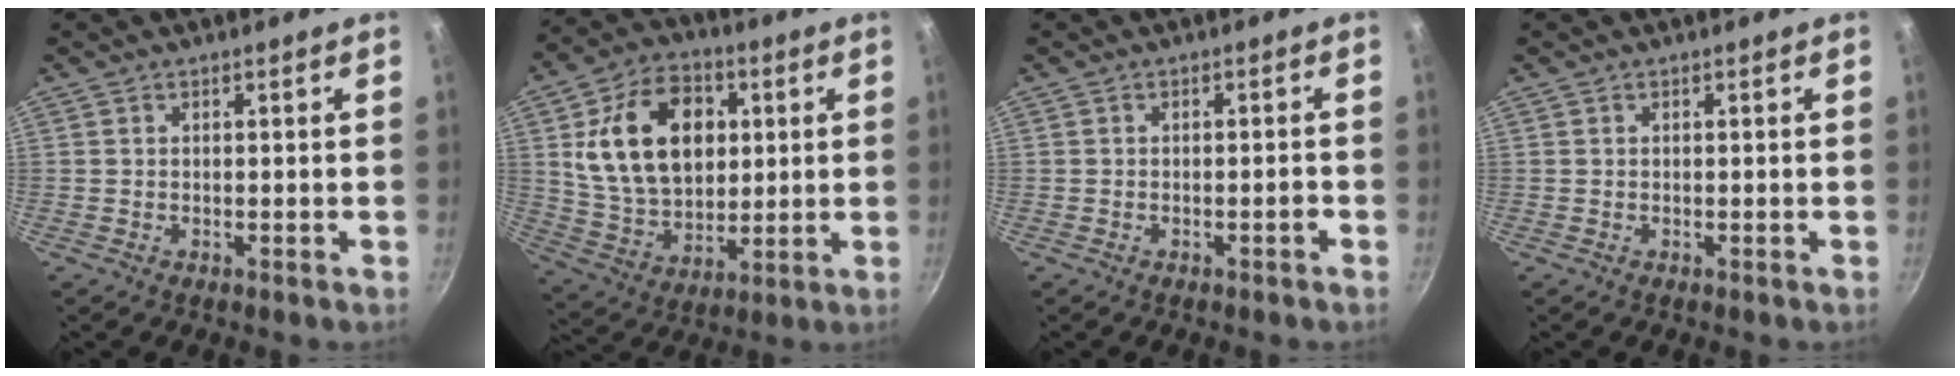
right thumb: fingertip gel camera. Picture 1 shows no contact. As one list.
[{"total": 20.2, "force": [4.4, 14.1, 13.8], "torque": [-0.210, -0.002, 0.081]}, {"total": 1.2, "force": [-0.7, 0.3, 1.0], "torque": [-0.015, 0.011, -0.009]}, {"total": 0.0}]